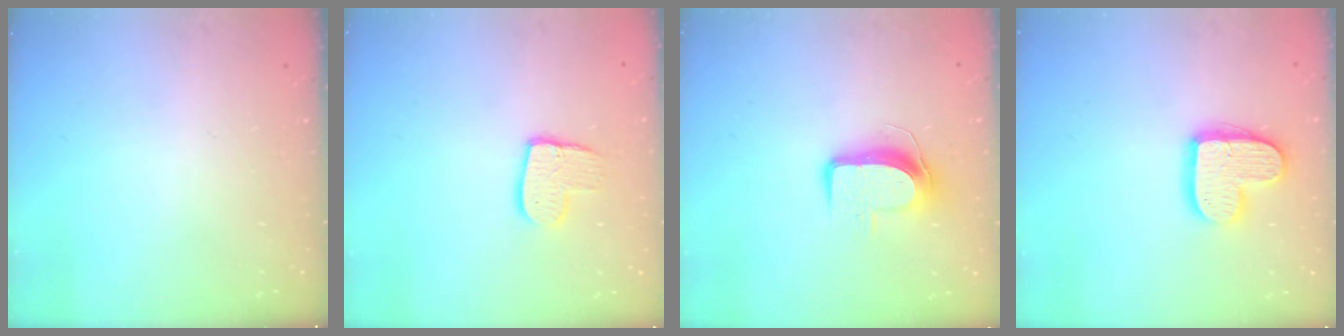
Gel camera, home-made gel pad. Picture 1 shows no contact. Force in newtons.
{"total": 9.8, "press": 9.8, "slide": 0.7}
{"total": 10.0, "press": 10.0, "slide": 1.0}
{"total": 13.8, "press": 13.8, "slide": 0.9}